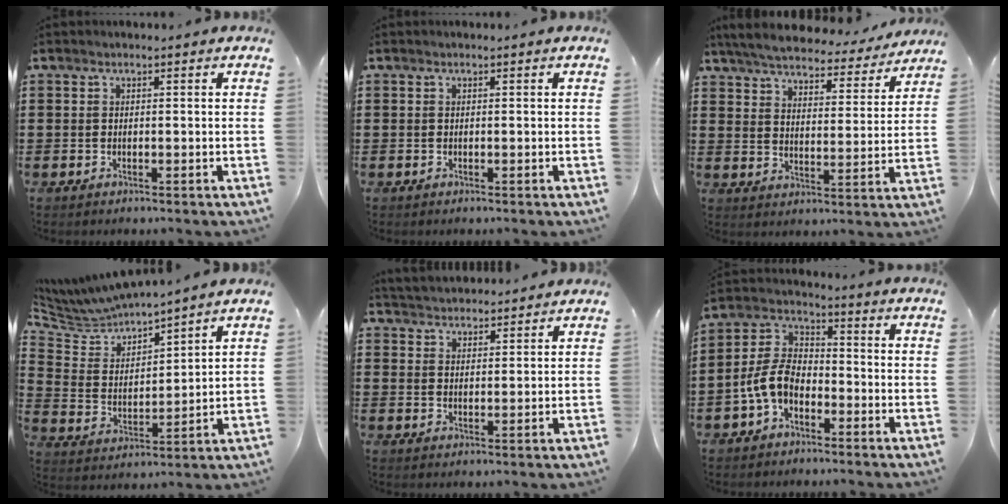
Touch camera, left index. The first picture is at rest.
{"total": 0.0}
{"total": 5.7, "force": [5.6, 0.4, 1.3], "torque": [-0.054, -0.035, 0.095]}
{"total": 5.3, "force": [5.3, 0.7, 0.3], "torque": [-0.042, -0.042, 0.087]}
{"total": 3.3, "force": [3.2, 0.2, -0.3], "torque": [-0.005, -0.010, 0.061]}
{"total": 6.6, "force": [-3.6, 3.8, 4.1], "torque": [-0.116, 0.000, -0.081]}